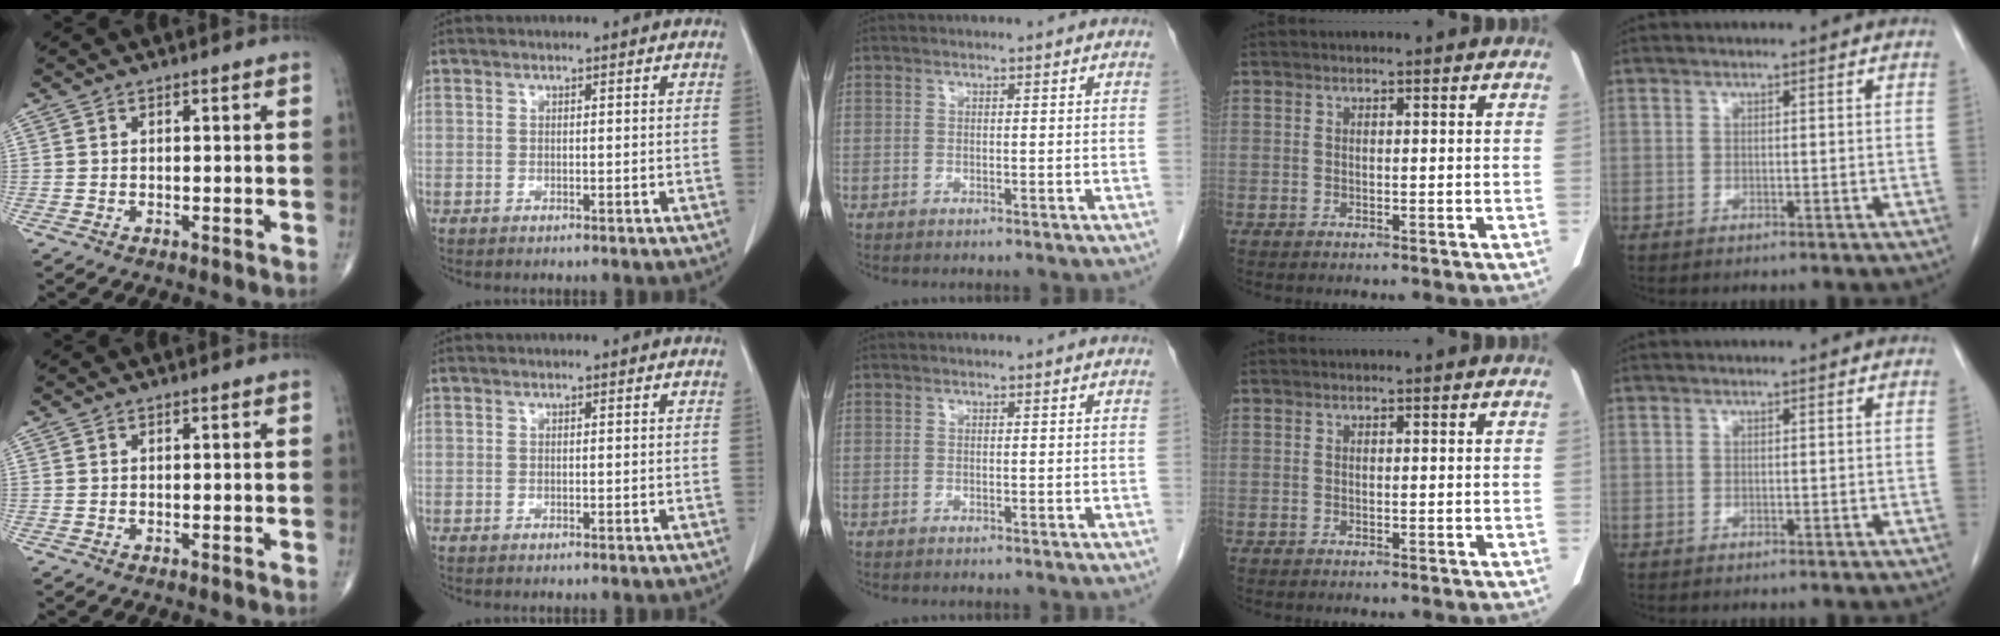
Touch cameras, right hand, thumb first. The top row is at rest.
{}